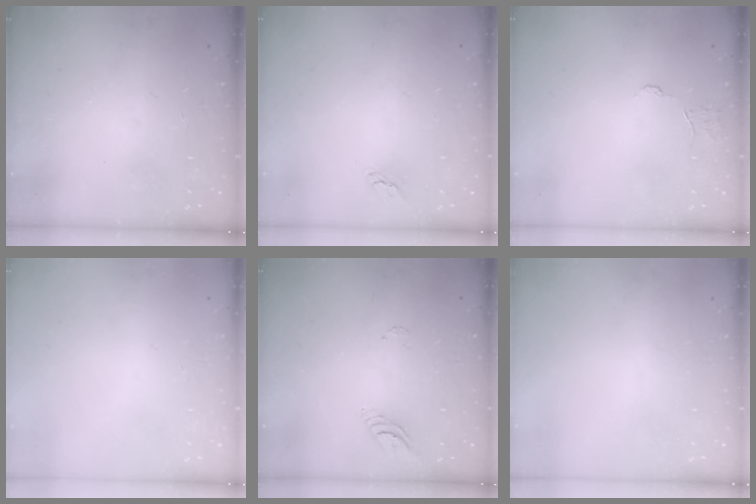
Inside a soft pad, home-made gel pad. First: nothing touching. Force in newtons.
{"total": 2.7, "press": 2.7, "slide": 0.1}
{"total": 4.2, "press": 4.1, "slide": 0.2}
{"total": 0.0}
{"total": 3.7, "press": 3.7, "slide": 0.3}
{"total": 0.0}